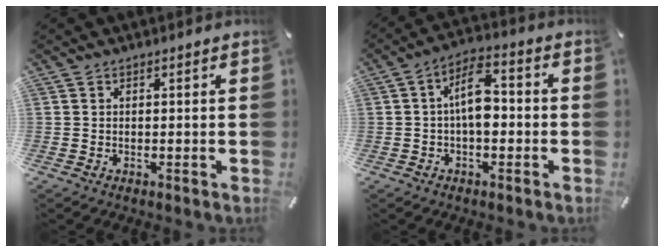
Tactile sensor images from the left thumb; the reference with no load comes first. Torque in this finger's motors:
{"motor_torque": [-0.14, 0.69, 0.11, -0.10, 0.35]}